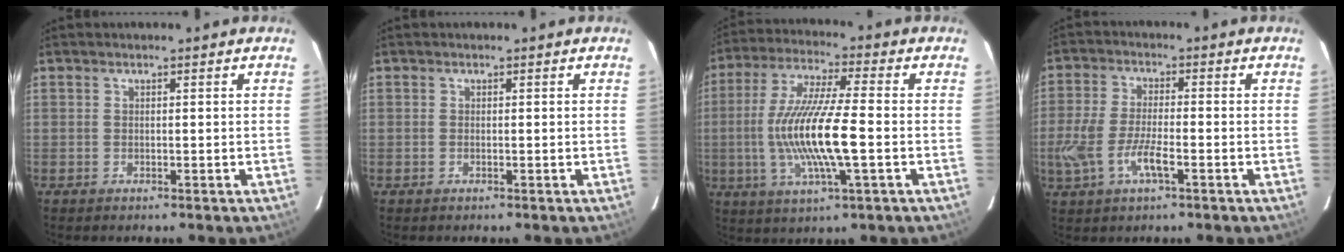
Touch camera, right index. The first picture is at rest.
{"total": 0.0}
{"total": 15.1, "force": [-2.4, 1.8, 14.8], "torque": [-0.291, -0.007, -0.044]}
{"total": 8.9, "force": [-3.3, 2.8, 7.8], "torque": [-0.171, -0.006, -0.064]}